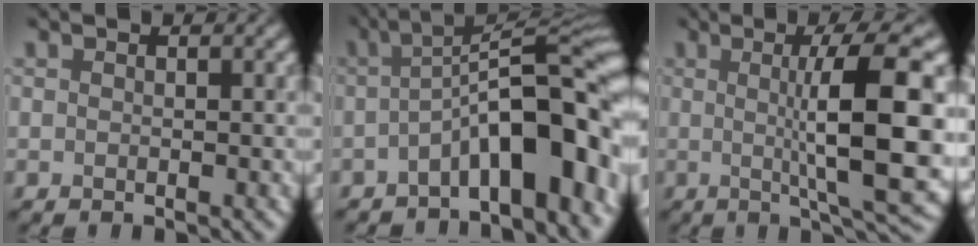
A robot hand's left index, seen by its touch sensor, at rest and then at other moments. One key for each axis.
{"total": 10.0, "fx": -3.2, "fy": 2.8, "fz": 9.1, "tx": -0.122, "ty": 0.025, "tz": -0.057}
{"total": 10.7, "fx": 0.5, "fy": 2.0, "fz": 10.5, "tx": -0.132, "ty": 0.003, "tz": 0.010}